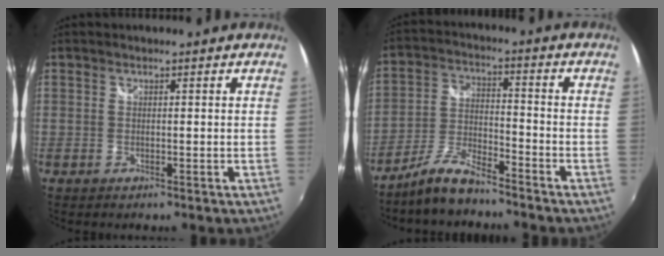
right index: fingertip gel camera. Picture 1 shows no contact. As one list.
[{"total": 7.8, "force": [-6.7, 1.4, 3.8], "torque": [-0.085, 0.010, -0.130]}]